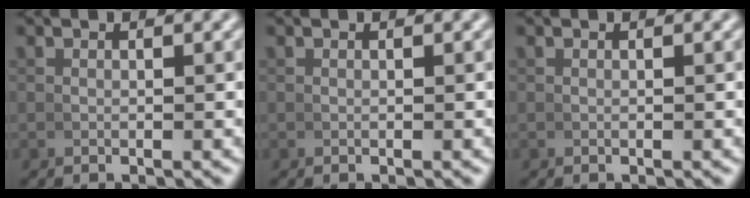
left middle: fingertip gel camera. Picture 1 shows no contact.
{"total": 0.0}
{"total": 0.0}